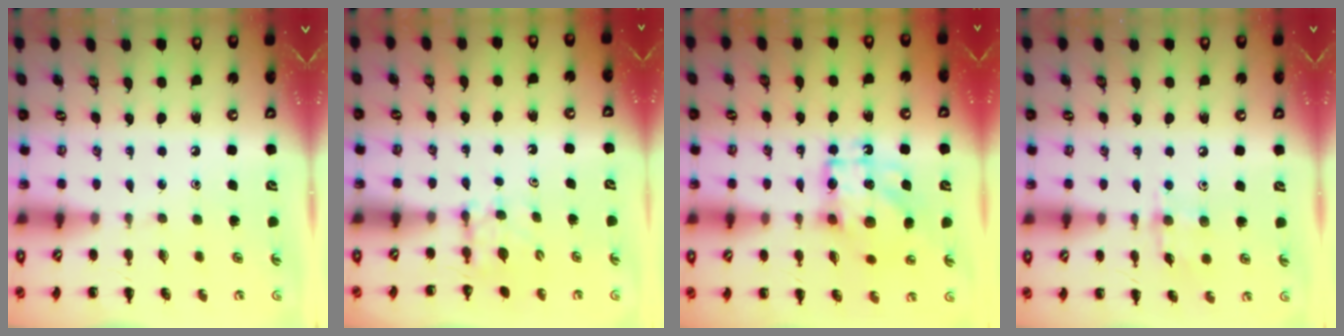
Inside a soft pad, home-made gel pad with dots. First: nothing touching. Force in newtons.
{"total": 4.5, "press": 4.3, "slide": 1.3}
{"total": 12.6, "press": 12.6, "slide": 1.2}
{"total": 5.2, "press": 5.1, "slide": 0.8}